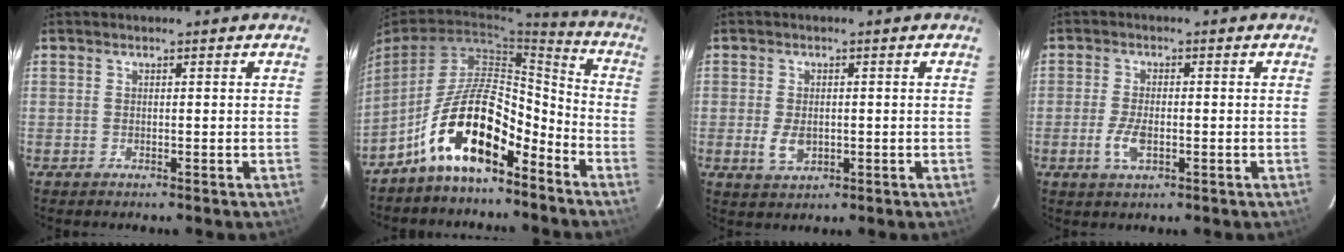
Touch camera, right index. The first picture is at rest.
{"total": 12.8, "force": [-9.1, 4.2, 8.0], "torque": [-0.147, 0.020, -0.162]}
{"total": 4.1, "force": [-0.8, 2.6, 3.1], "torque": [-0.062, -0.005, -0.009]}
{"total": 4.6, "force": [-1.5, 2.0, 3.9], "torque": [-0.087, -0.004, -0.028]}